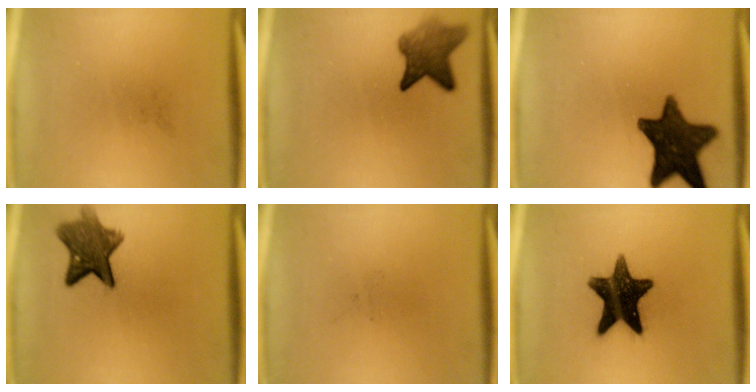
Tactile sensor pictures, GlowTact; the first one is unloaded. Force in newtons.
{"total": 6.2}
{"total": 14.3}
{"total": 8.6}
{"total": 0.0}
{"total": 15.1}